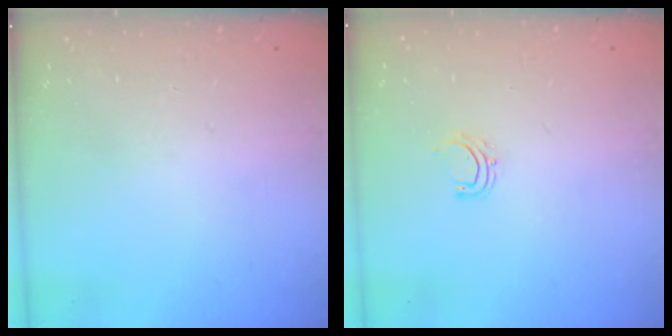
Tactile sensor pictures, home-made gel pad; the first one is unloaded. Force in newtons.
{"total": 4.8, "press": 4.7, "slide": 0.7}